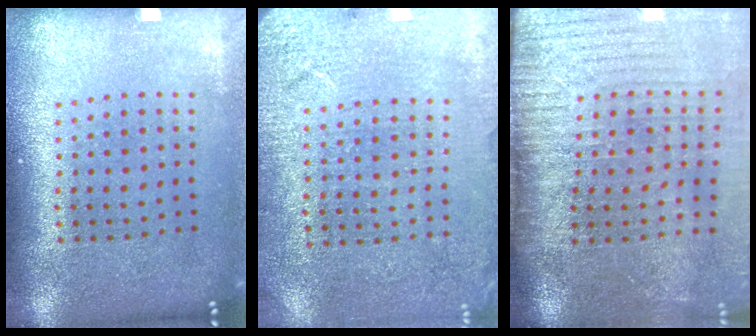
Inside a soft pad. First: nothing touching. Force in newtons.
{"total": 2.7, "press": 2.7, "slide": 0.2}
{"total": 3.9, "press": 3.4, "slide": 2.0}